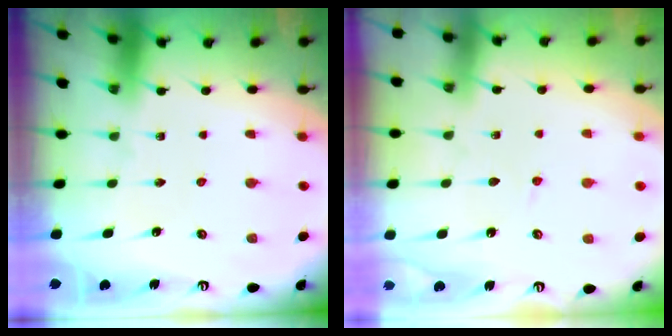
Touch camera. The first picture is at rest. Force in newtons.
{"total": 3.3, "press": 3.2, "slide": 0.5}